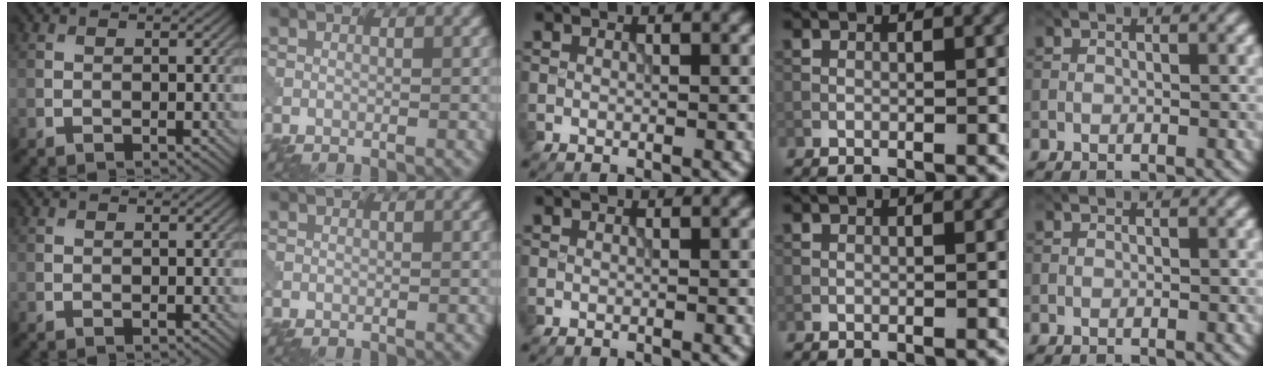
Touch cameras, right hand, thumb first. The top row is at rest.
{"index": {"total": 0.9, "force": [-0.1, -0.7, -0.6], "torque": [0.006, -0.001, 0.001]}}